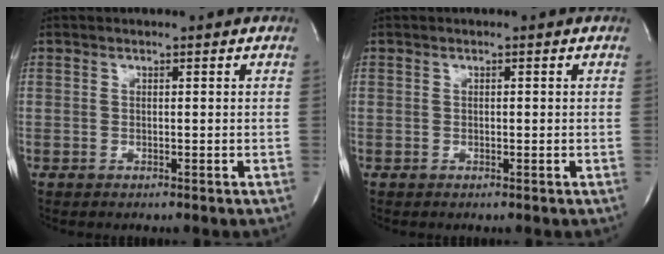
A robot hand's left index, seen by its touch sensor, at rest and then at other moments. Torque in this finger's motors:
{"motor_torque": [-0.15, 0.21, -0.06, -0.01]}